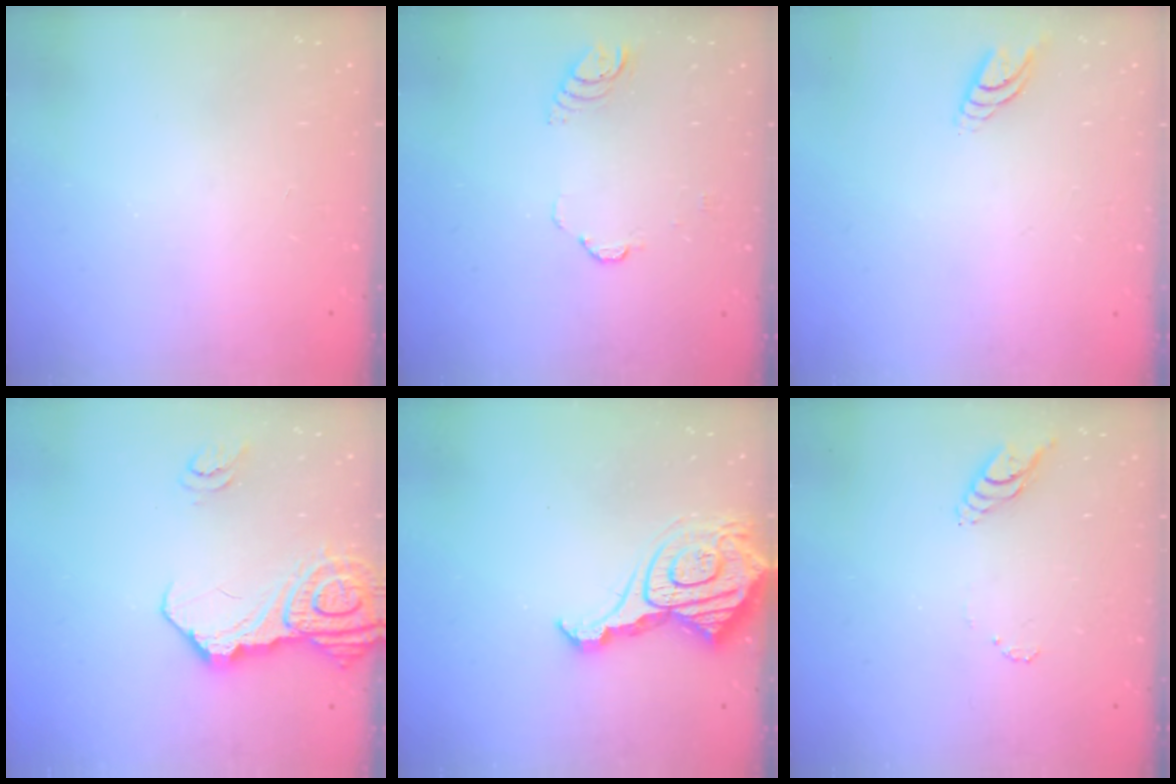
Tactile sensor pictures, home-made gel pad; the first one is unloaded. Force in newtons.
{"total": 3.3, "press": 3.3, "slide": 0.3}
{"total": 5.6, "press": 5.6, "slide": 0.6}
{"total": 16.4, "press": 16.3, "slide": 1.9}
{"total": 16.4, "press": 16.3, "slide": 1.7}
{"total": 7.8, "press": 7.7, "slide": 0.8}